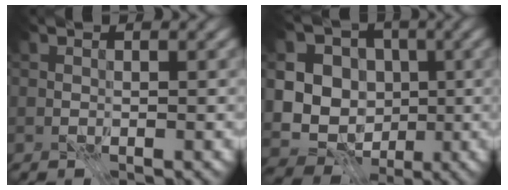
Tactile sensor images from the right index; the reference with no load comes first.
{"total": 14.3, "force": [0.2, 12.8, 6.3], "torque": [-0.142, 0.030, -0.014]}